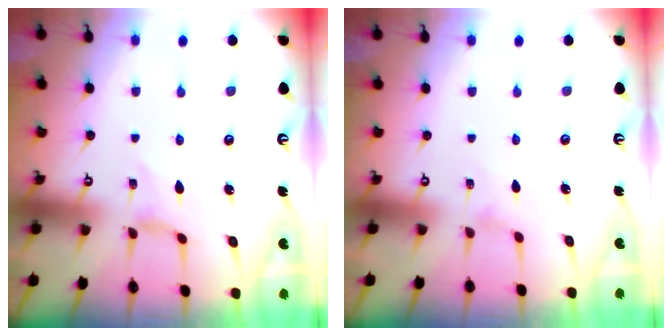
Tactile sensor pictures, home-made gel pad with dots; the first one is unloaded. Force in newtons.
{"total": 0.0}